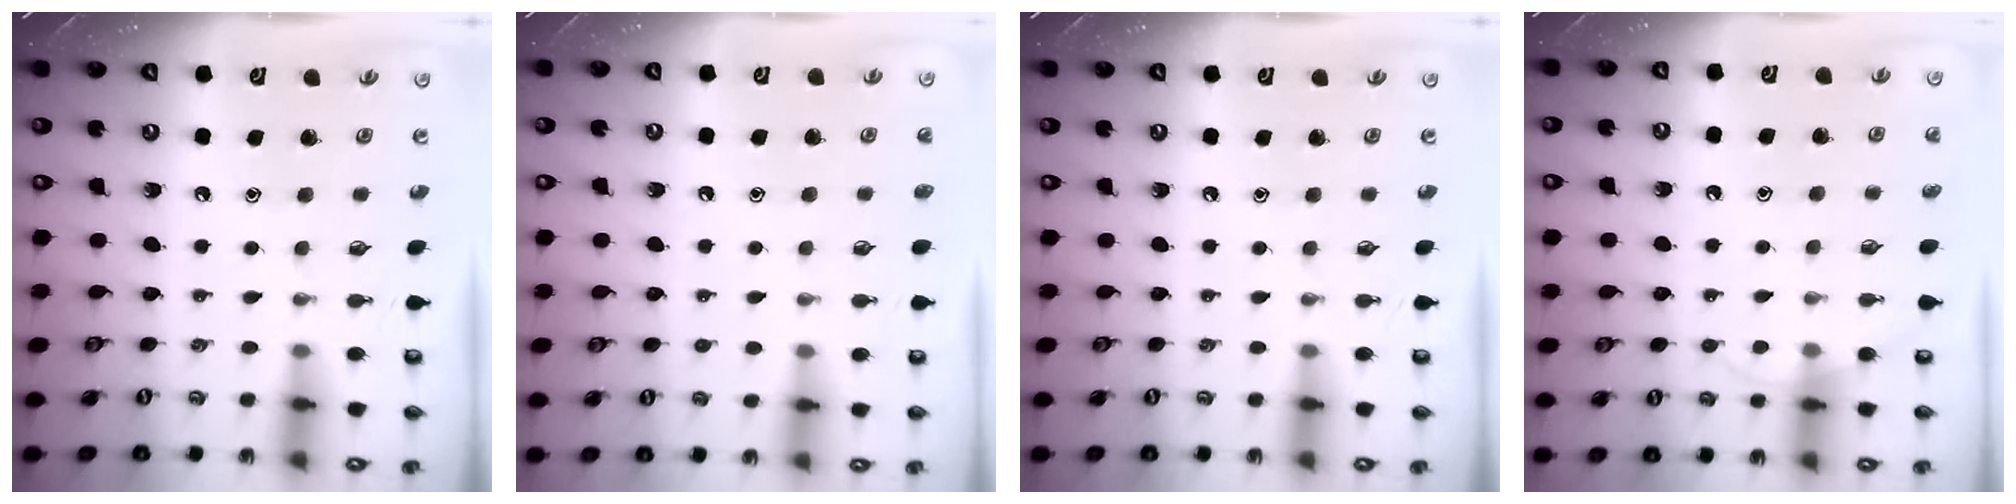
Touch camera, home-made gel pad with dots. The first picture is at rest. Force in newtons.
{"total": 1.1, "press": 1.1, "slide": 0.3}
{"total": 0.0}
{"total": 4.3, "press": 4.3, "slide": 0.4}